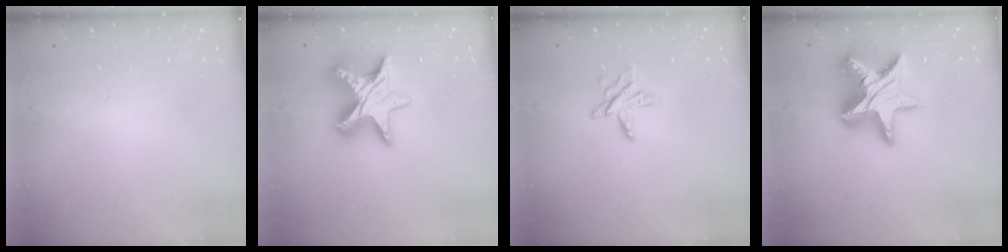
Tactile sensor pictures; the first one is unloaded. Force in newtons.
{"total": 13.9, "press": 13.9, "slide": 0.9}
{"total": 6.7, "press": 6.6, "slide": 0.7}
{"total": 17.9, "press": 17.9, "slide": 1.4}